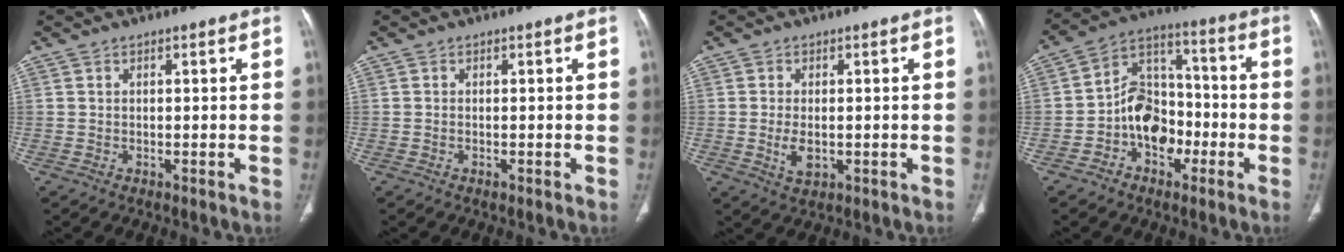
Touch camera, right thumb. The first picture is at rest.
{"total": 0.5, "force": [-0.3, 0.3, 0.3], "torque": [-0.012, 0.000, -0.003]}
{"total": 4.1, "force": [-0.6, 2.4, 3.3], "torque": [-0.065, -0.007, -0.005]}
{"total": 11.8, "force": [-3.7, 8.8, 6.9], "torque": [-0.079, 0.049, -0.072]}